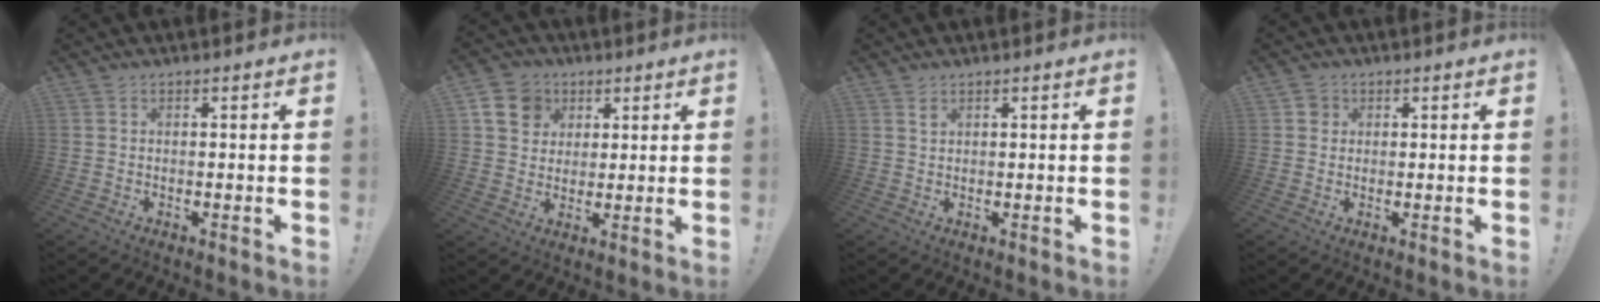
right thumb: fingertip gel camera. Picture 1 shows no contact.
{"total": 10.5, "force": [4.3, 8.8, 3.8], "torque": [-0.051, -0.018, 0.087]}
{"total": 1.2, "force": [0.8, 0.7, 0.6], "torque": [0.003, -0.007, 0.013]}
{"total": 2.3, "force": [0.8, 2.1, 0.6], "torque": [0.001, -0.001, 0.012]}